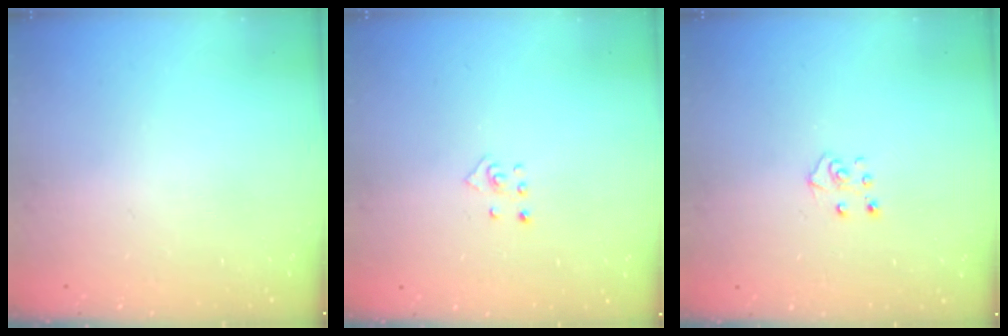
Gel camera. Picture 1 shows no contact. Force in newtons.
{"total": 3.9, "press": 3.9, "slide": 0.2}
{"total": 5.1, "press": 5.1, "slide": 0.4}